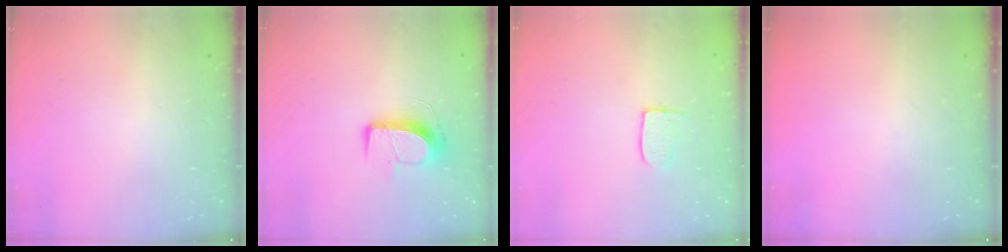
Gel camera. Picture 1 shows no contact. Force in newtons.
{"total": 10.6, "press": 10.6, "slide": 0.1}
{"total": 3.3, "press": 3.3, "slide": 0.1}
{"total": 0.0}